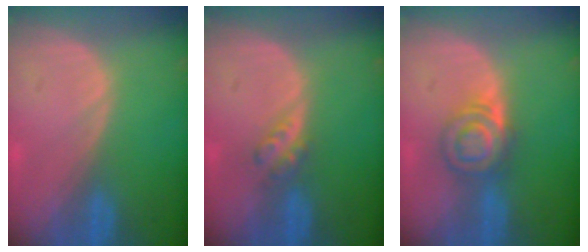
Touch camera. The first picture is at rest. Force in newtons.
{"total": 2.9, "press": 2.5, "slide": 1.5}
{"total": 6.1, "press": 5.5, "slide": 2.5}